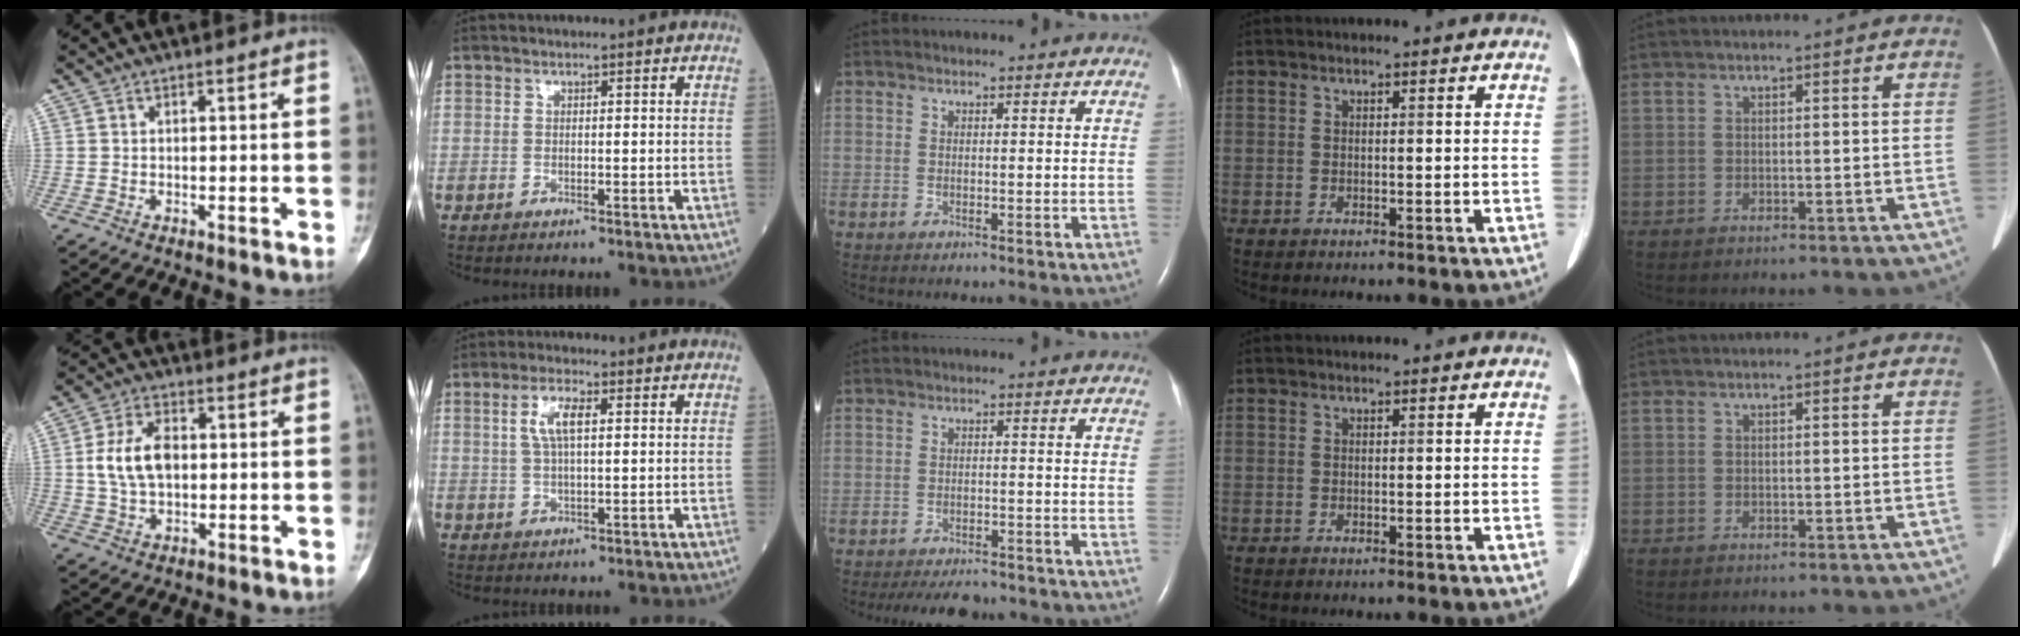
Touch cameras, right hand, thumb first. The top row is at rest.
{"thumb": {"total": 8.7, "force": [0.7, 5.3, 6.9], "torque": [-0.125, 0.008, 0.014]}, "index": {"total": 4.8, "force": [1.4, 1.2, 4.4], "torque": [-0.094, 0.008, 0.031]}, "middle": {"total": 7.2, "force": [-6.5, 2.1, 2.4], "torque": [-0.032, -0.010, -0.089]}}